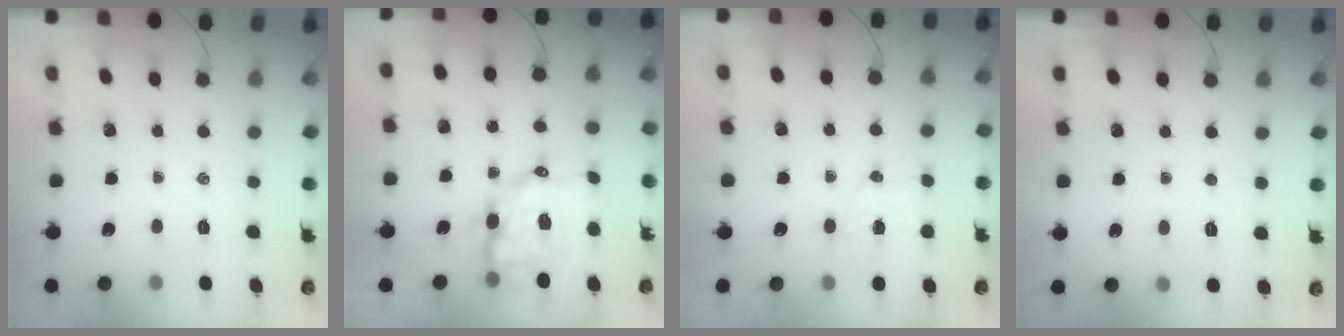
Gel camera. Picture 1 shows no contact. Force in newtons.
{"total": 10.1, "press": 9.8, "slide": 2.1}
{"total": 4.9, "press": 4.9, "slide": 0.8}
{"total": 2.8, "press": 2.7, "slide": 0.8}